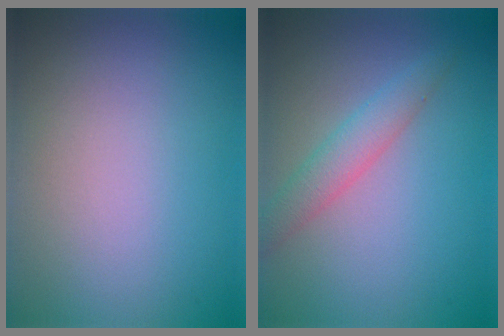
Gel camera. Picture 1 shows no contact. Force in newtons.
{"total": 2.7, "press": 2.7, "slide": 0.1}